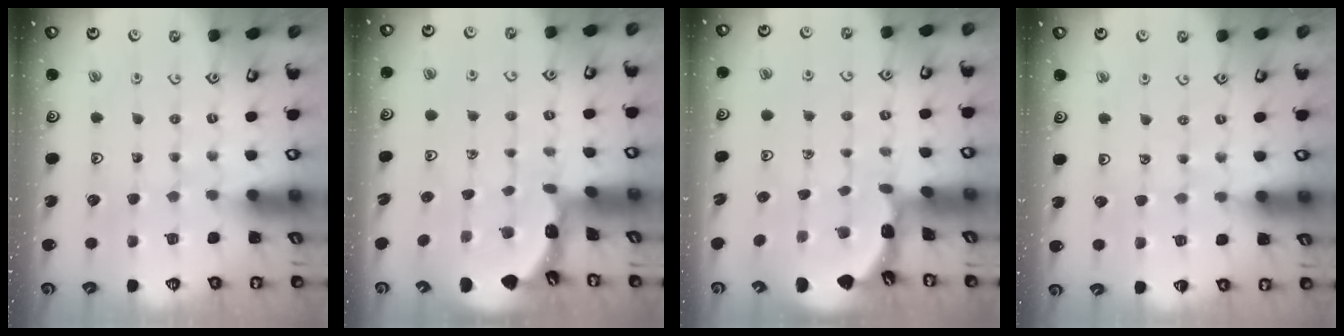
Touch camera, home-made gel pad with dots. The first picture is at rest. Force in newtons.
{"total": 1.8, "press": 1.8, "slide": 0.1}
{"total": 1.8, "press": 1.8, "slide": 0.1}
{"total": 2.1, "press": 2.0, "slide": 0.3}